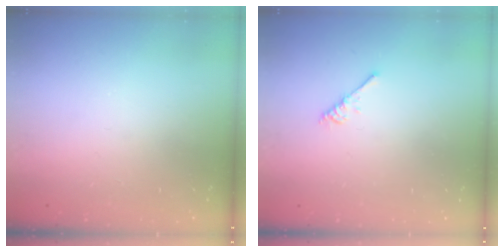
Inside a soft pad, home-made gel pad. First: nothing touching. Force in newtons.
{"total": 2.7, "press": 2.7, "slide": 0.5}